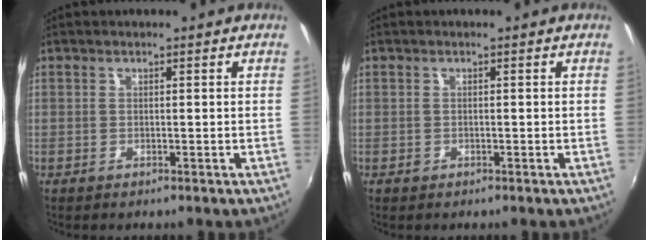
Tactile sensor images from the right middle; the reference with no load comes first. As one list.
[{"total": 0.7, "force": [-0.4, 0.6, 0.1], "torque": [-0.001, -0.003, -0.006]}]